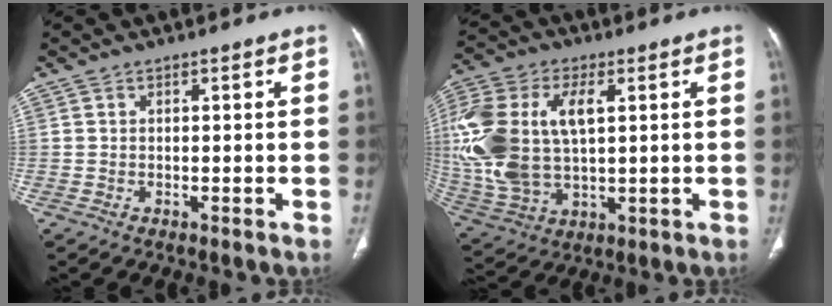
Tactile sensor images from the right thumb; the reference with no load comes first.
{"total": 21.7, "force": [3.3, 12.4, 17.5], "torque": [-0.396, 0.000, 0.063]}